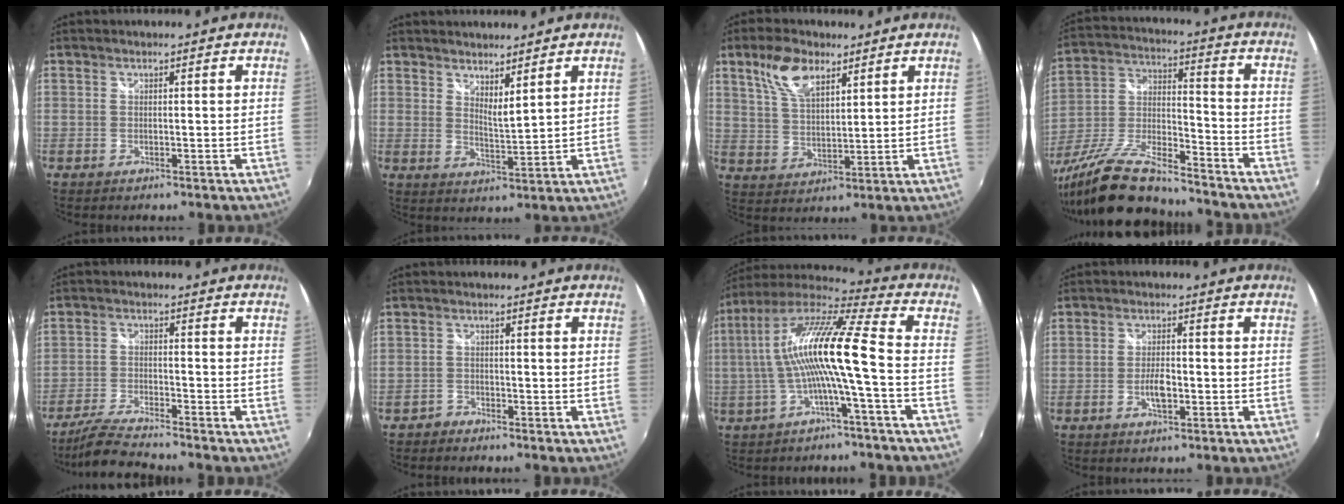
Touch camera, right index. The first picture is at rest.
{"total": 4.9, "force": [4.1, 0.7, 2.4], "torque": [-0.037, -0.005, 0.068]}
{"total": 8.9, "force": [5.4, 4.2, 5.7], "torque": [-0.112, 0.016, 0.106]}
{"total": 18.7, "force": [-15.1, 4.5, 10.0], "torque": [-0.213, -0.024, -0.268]}
{"total": 8.1, "force": [-7.4, 0.3, 3.2], "torque": [-0.085, -0.014, -0.141]}
{"total": 1.9, "force": [-1.7, 0.7, -0.3], "torque": [-0.002, 0.004, -0.036]}
{"total": 14.2, "force": [-1.7, -0.1, 14.1], "torque": [-0.256, 0.008, -0.030]}
{"total": 4.0, "force": [-1.4, 1.6, 3.3], "torque": [-0.065, -0.001, -0.025]}